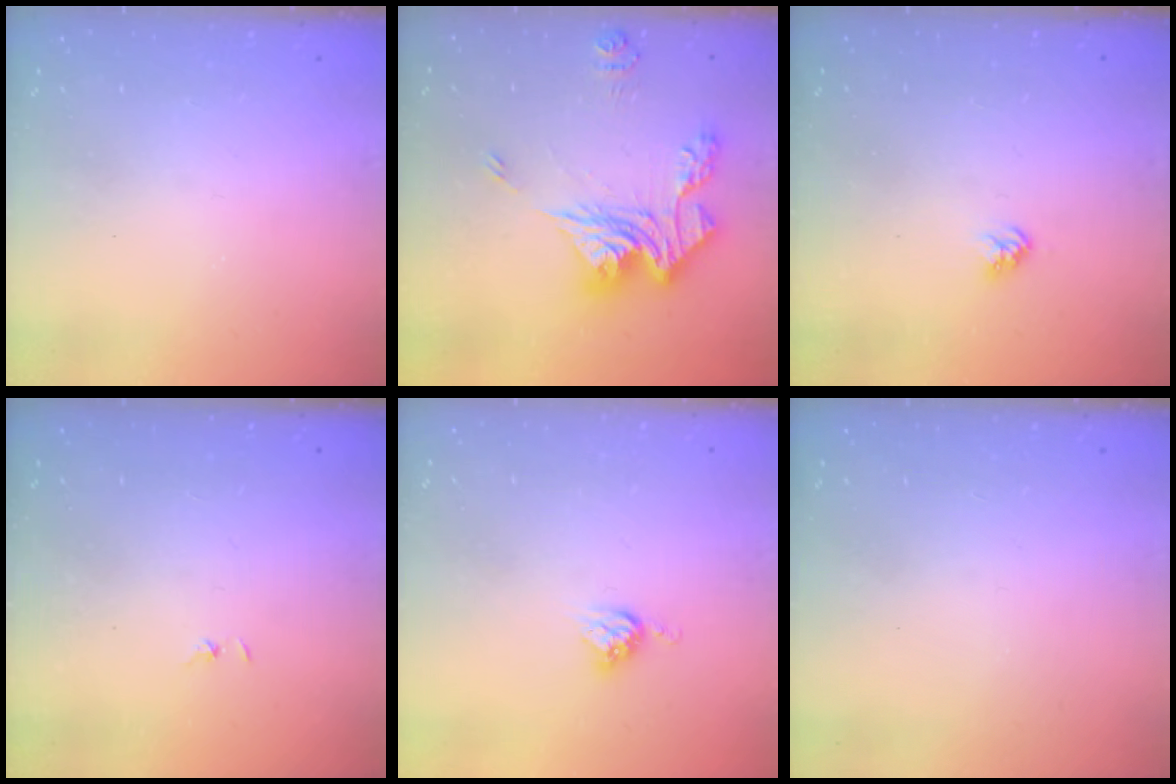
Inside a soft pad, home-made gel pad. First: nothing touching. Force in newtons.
{"total": 17.0, "press": 16.9, "slide": 1.7}
{"total": 3.0, "press": 3.0, "slide": 0.3}
{"total": 0.7, "press": 0.7, "slide": 0.1}
{"total": 5.8, "press": 5.8, "slide": 0.3}
{"total": 0.0}